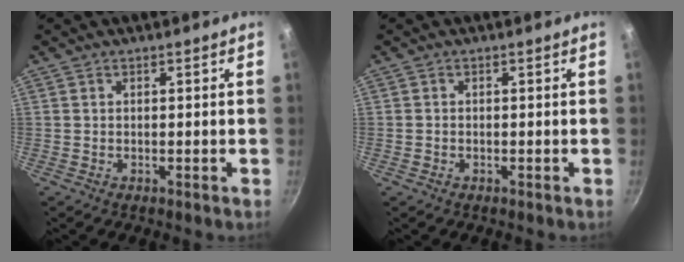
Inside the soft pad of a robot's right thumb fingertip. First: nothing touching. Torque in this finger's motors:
{"motor_torque": [-0.14, -0.14, -0.28, 0.09, -0.04]}